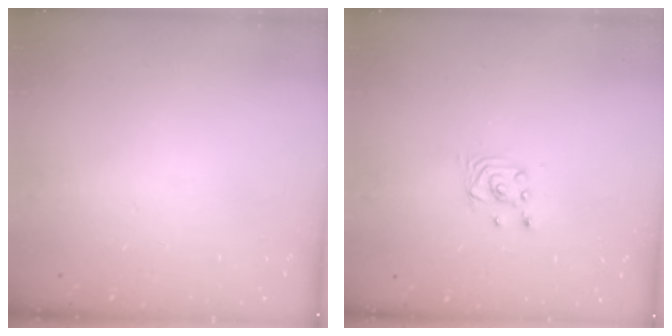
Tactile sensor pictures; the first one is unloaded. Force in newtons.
{"total": 2.2, "press": 2.2, "slide": 0.3}